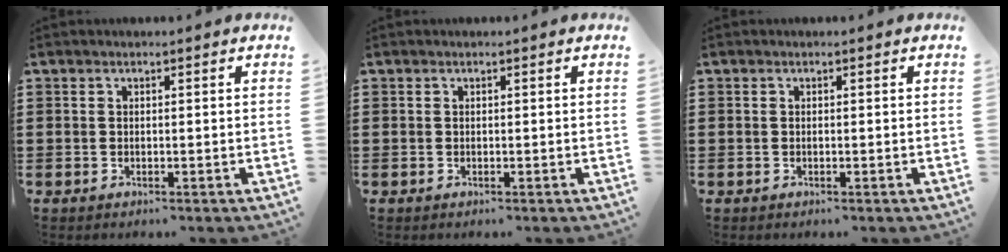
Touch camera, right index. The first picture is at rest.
{"total": 0.0}
{"total": 0.0}